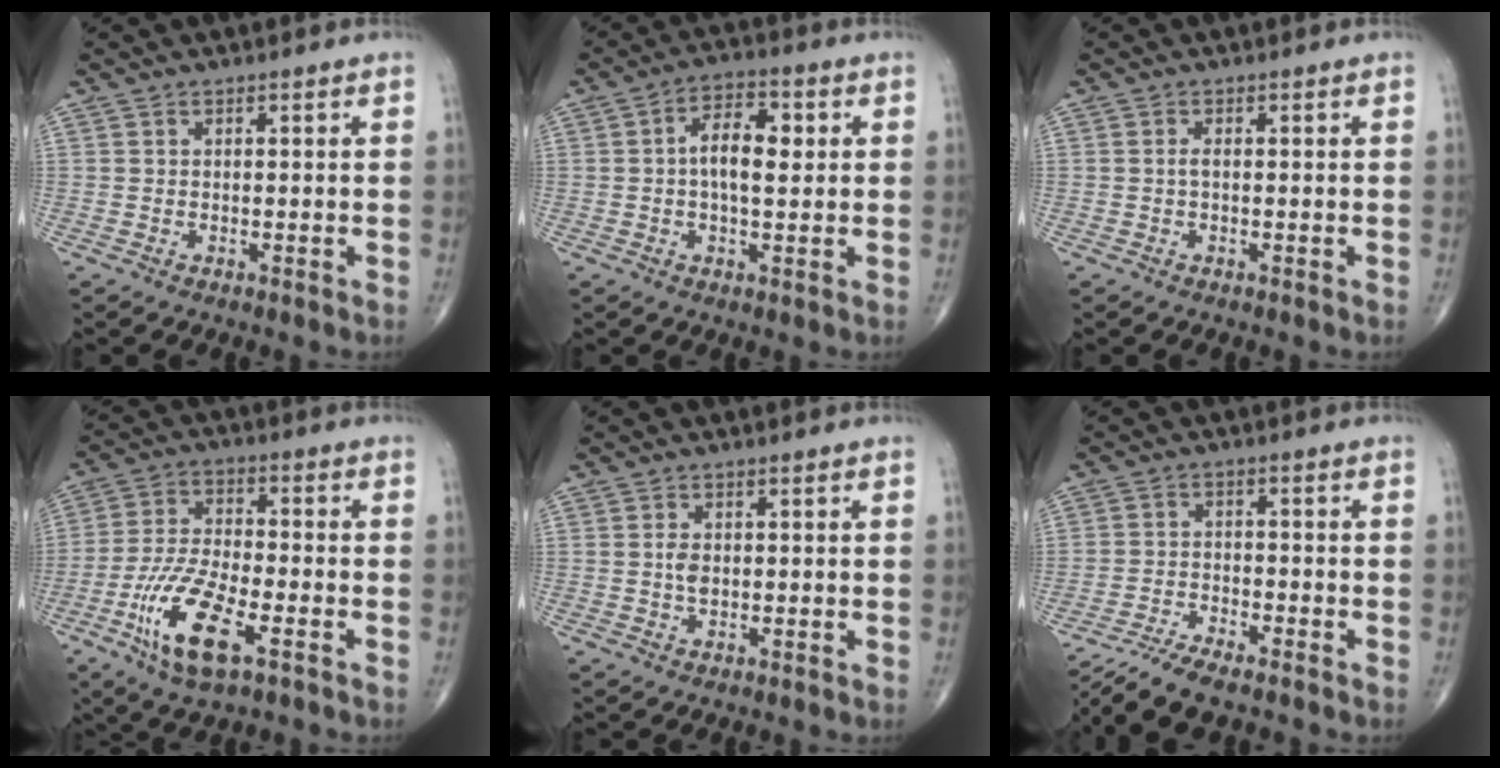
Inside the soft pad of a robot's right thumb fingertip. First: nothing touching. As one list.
[{"total": 8.0, "force": [0.9, 3.9, 6.9], "torque": [-0.107, 0.015, 0.007]}, {"total": 0.8, "force": [-0.1, 0.3, 0.7], "torque": [-0.018, -0.001, -0.004]}, {"total": 13.8, "force": [-6.1, 5.0, 11.3], "torque": [-0.228, 0.017, -0.111]}, {"total": 2.2, "force": [0.1, 1.3, 1.7], "torque": [-0.031, -0.001, 0.002]}, {"total": 8.1, "force": [-6.8, 1.6, 4.0], "torque": [-0.081, 0.017, -0.125]}]